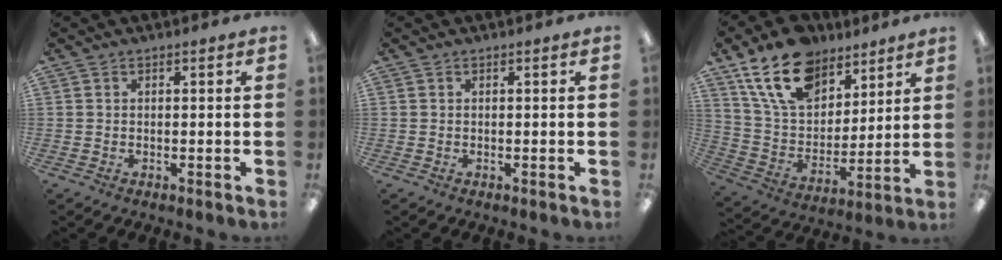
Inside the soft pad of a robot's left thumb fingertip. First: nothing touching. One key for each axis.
{"total": 0.0}
{"total": 18.9, "fx": 12.5, "fy": 10.9, "fz": 9.0, "tx": -0.169, "ty": -0.056, "tz": 0.232}